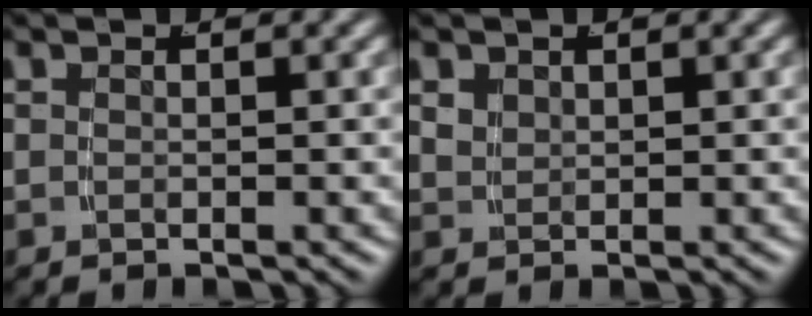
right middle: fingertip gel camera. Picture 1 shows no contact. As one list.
[{"total": 1.0, "force": [0.8, 0.4, 0.3], "torque": [-0.009, -0.007, 0.029]}]